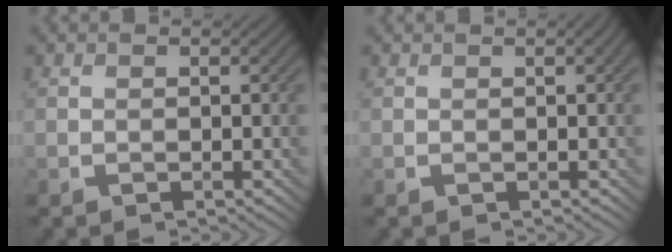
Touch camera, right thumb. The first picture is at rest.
{"total": 1.4, "force": [0.5, 0.1, 1.3], "torque": [-0.020, 0.005, 0.004]}